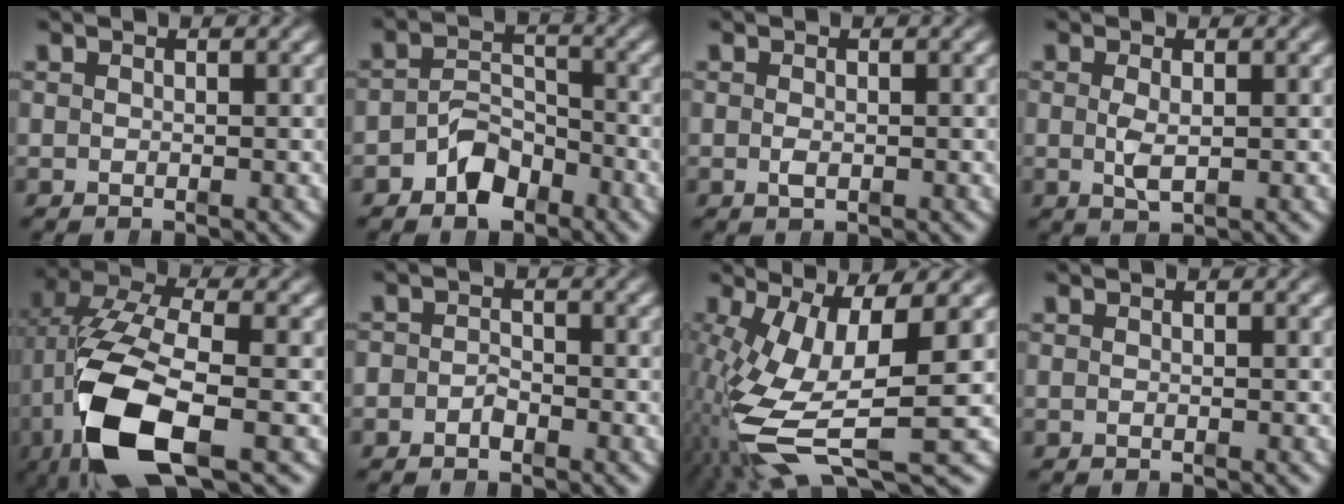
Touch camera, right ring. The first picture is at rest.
{"total": 4.0, "force": [-2.6, 2.4, 1.8], "torque": [-0.021, -0.006, -0.044]}
{"total": 0.8, "force": [-0.4, 0.3, 0.6], "torque": [-0.018, -0.009, -0.001]}
{"total": 1.6, "force": [-0.2, 0.4, 1.6], "torque": [-0.032, -0.017, 0.008]}
{"total": 11.1, "force": [-1.7, 5.7, 9.4], "torque": [-0.213, -0.032, -0.012]}
{"total": 2.2, "force": [-1.3, 1.7, 0.6], "torque": [-0.016, -0.009, -0.023]}
{"total": 11.0, "force": [-2.6, 5.9, 8.9], "torque": [-0.198, -0.054, -0.012]}
{"total": 0.0}